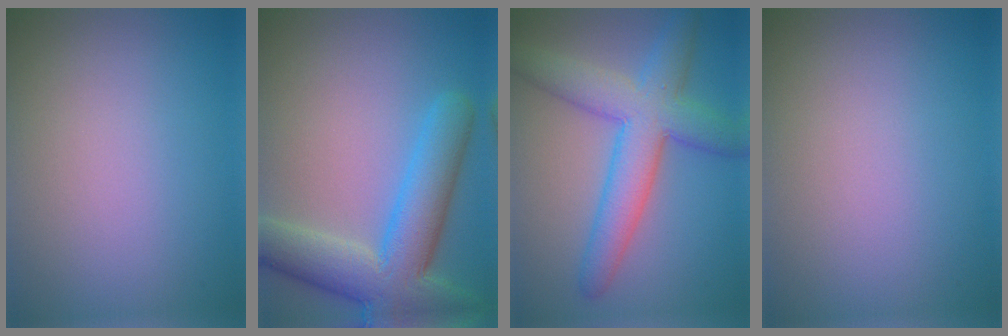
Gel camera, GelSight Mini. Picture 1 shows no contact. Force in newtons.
{"total": 8.8, "press": 8.8, "slide": 0.5}
{"total": 7.2, "press": 7.2, "slide": 0.3}
{"total": 0.0}